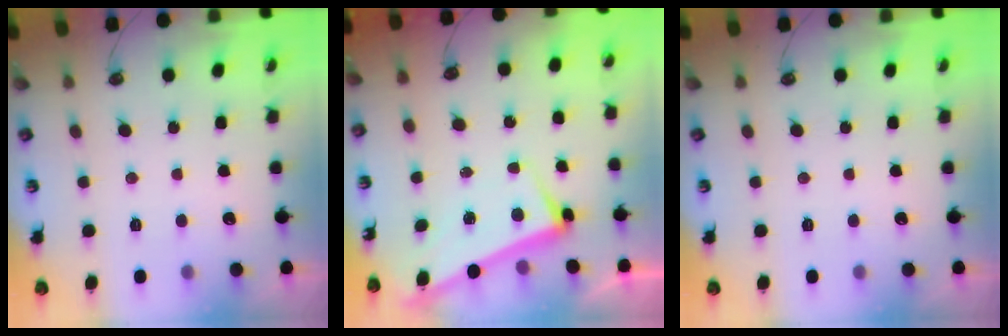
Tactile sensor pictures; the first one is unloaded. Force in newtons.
{"total": 2.6, "press": 2.5, "slide": 0.7}
{"total": 0.0}